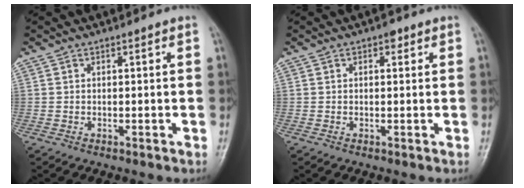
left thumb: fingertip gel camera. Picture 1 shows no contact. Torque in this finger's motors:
{"motor_torque": [0.72, 0.28, 0.10, -0.20, 0.01]}